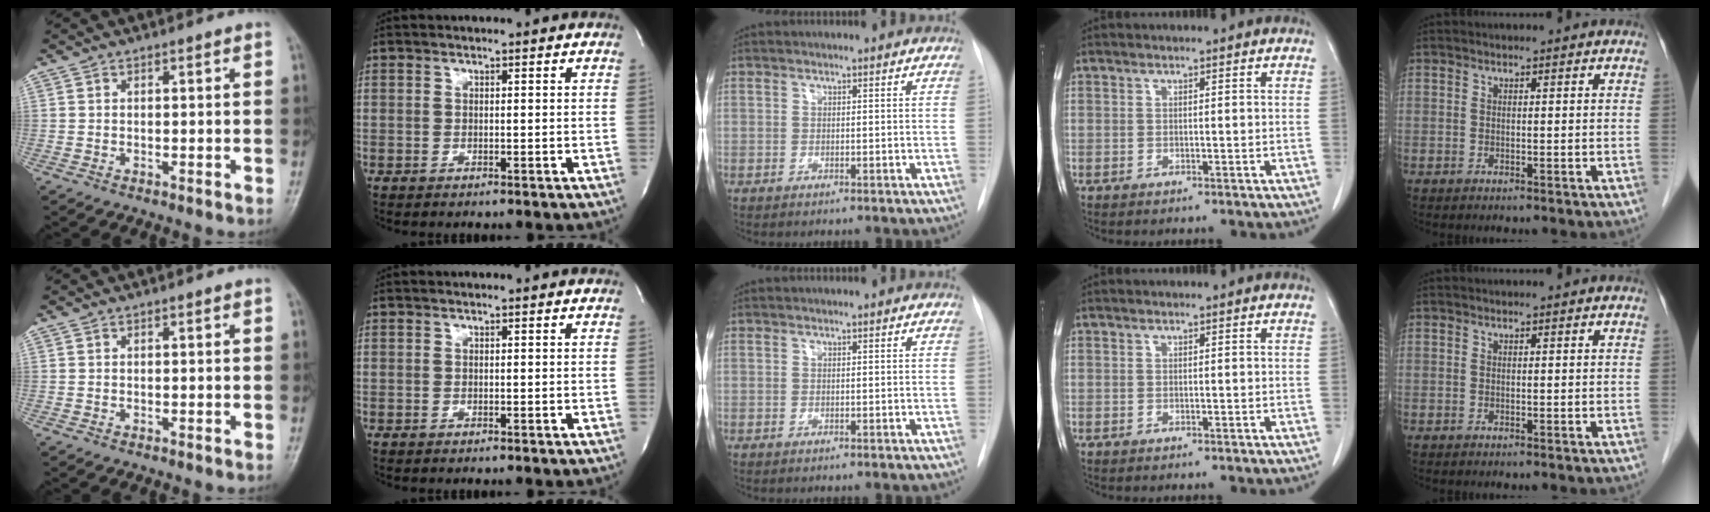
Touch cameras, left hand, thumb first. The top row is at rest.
{}